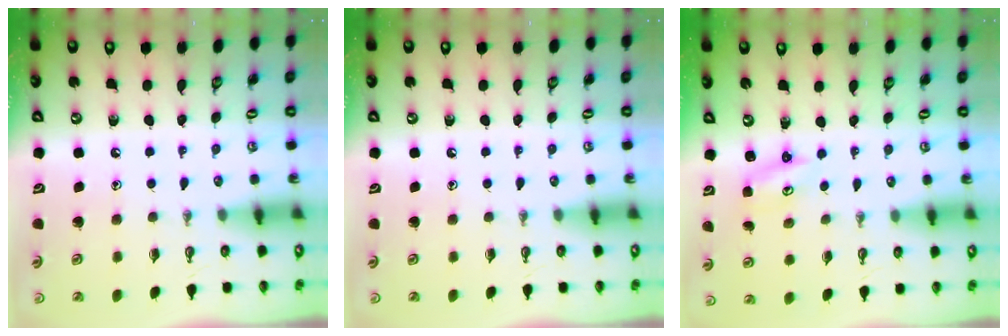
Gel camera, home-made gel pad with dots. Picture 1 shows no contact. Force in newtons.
{"total": 0.0}
{"total": 2.2, "press": 2.1, "slide": 0.4}